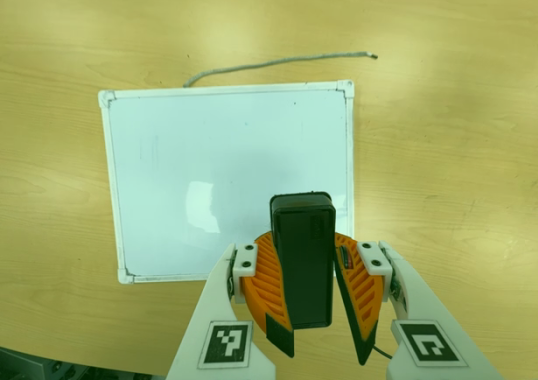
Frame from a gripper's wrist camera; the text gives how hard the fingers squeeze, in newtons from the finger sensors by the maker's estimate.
{"total": 13.1, "left": 12.4, "right": 13.9}